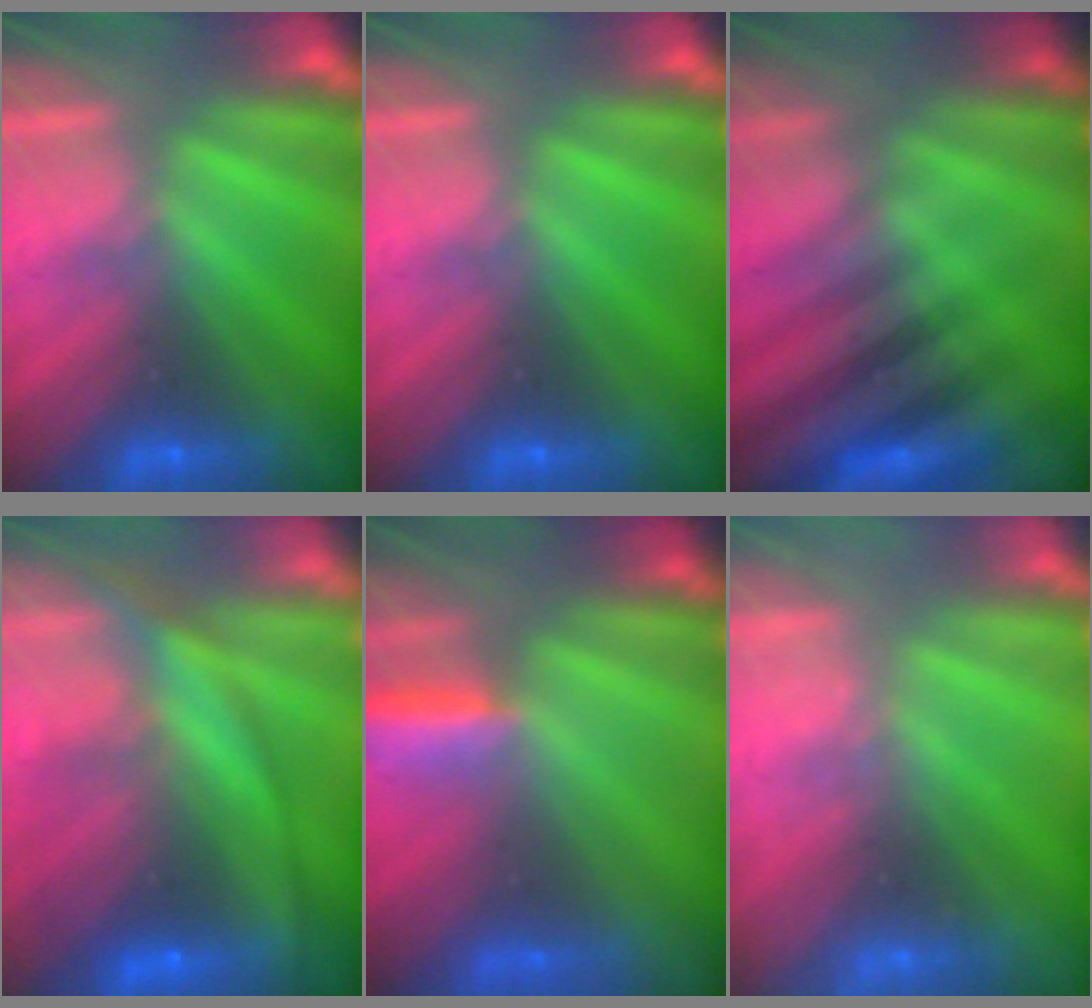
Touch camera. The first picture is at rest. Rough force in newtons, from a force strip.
{"total": 0.0}
{"total": 2.6}
{"total": 9.3}
{"total": 2.9}
{"total": 2.3}